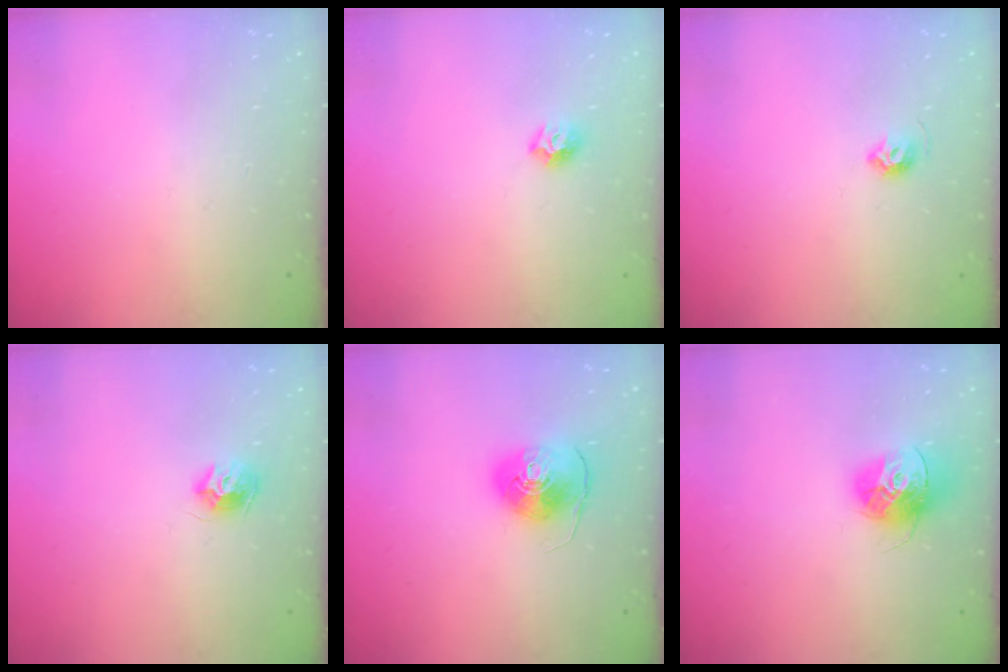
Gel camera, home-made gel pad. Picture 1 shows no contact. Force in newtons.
{"total": 6.7, "press": 6.7, "slide": 0.8}
{"total": 5.7, "press": 5.7, "slide": 0.7}
{"total": 8.1, "press": 8.1, "slide": 0.1}
{"total": 8.3, "press": 8.3, "slide": 0.5}
{"total": 14.4, "press": 14.4, "slide": 1.3}